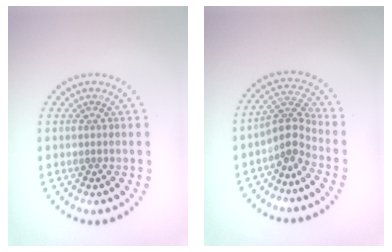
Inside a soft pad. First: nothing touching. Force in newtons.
{"total": 3.0, "press": 2.0, "slide": 2.2}